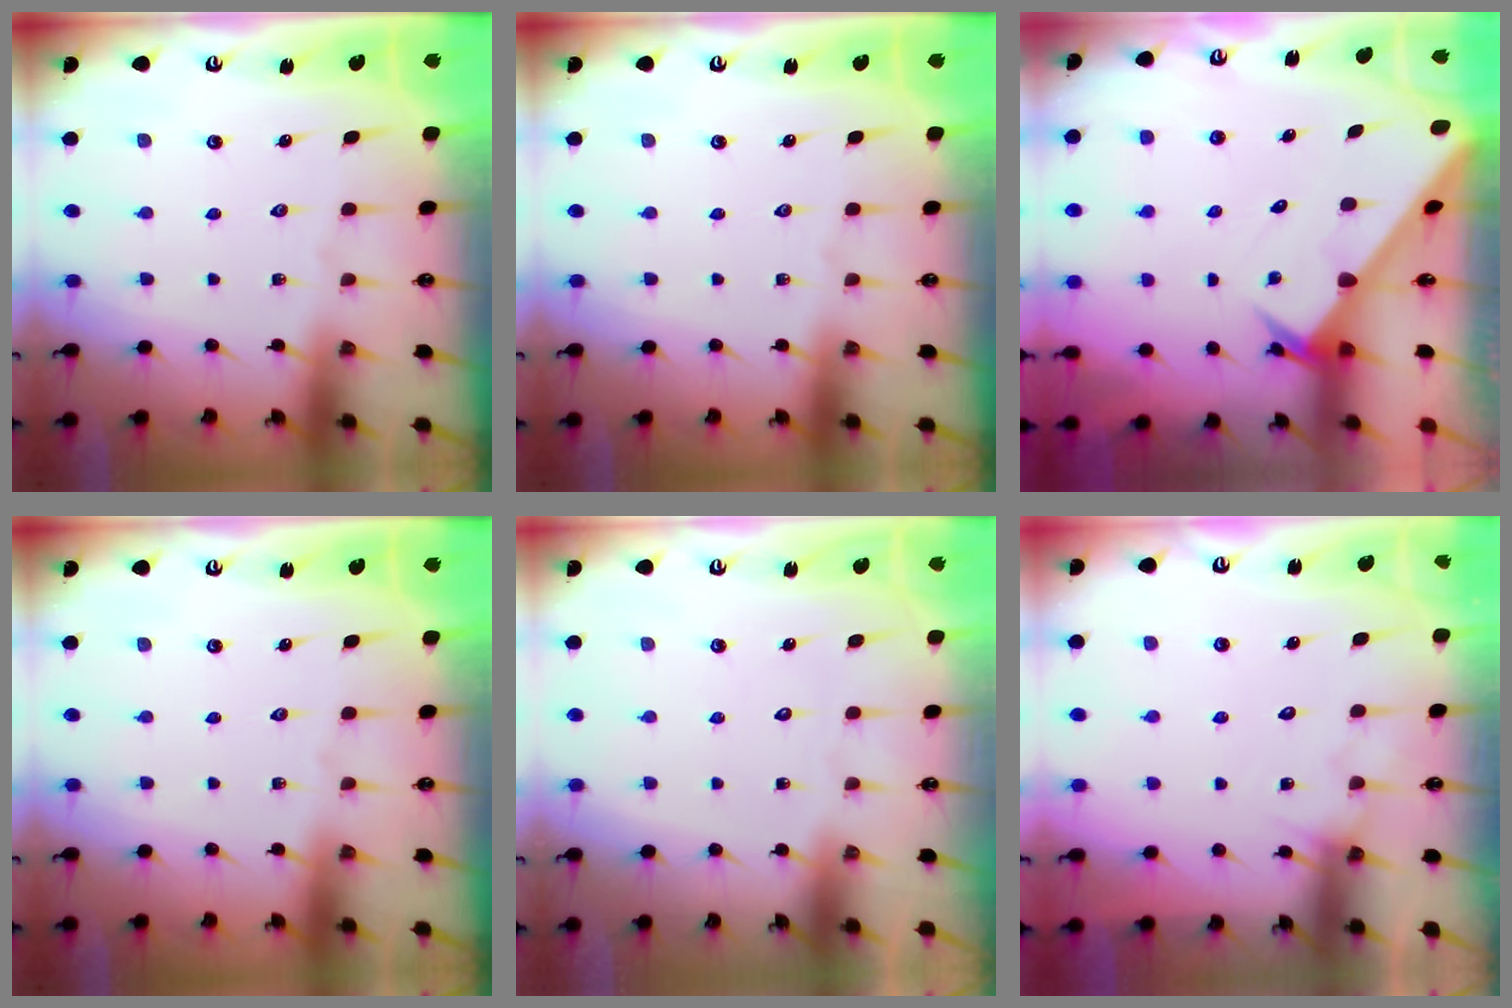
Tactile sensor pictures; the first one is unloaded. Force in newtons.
{"total": 0.0}
{"total": 2.7, "press": 2.7, "slide": 0.2}
{"total": 0.0}
{"total": 1.8, "press": 1.7, "slide": 0.1}
{"total": 5.0, "press": 5.0, "slide": 0.4}